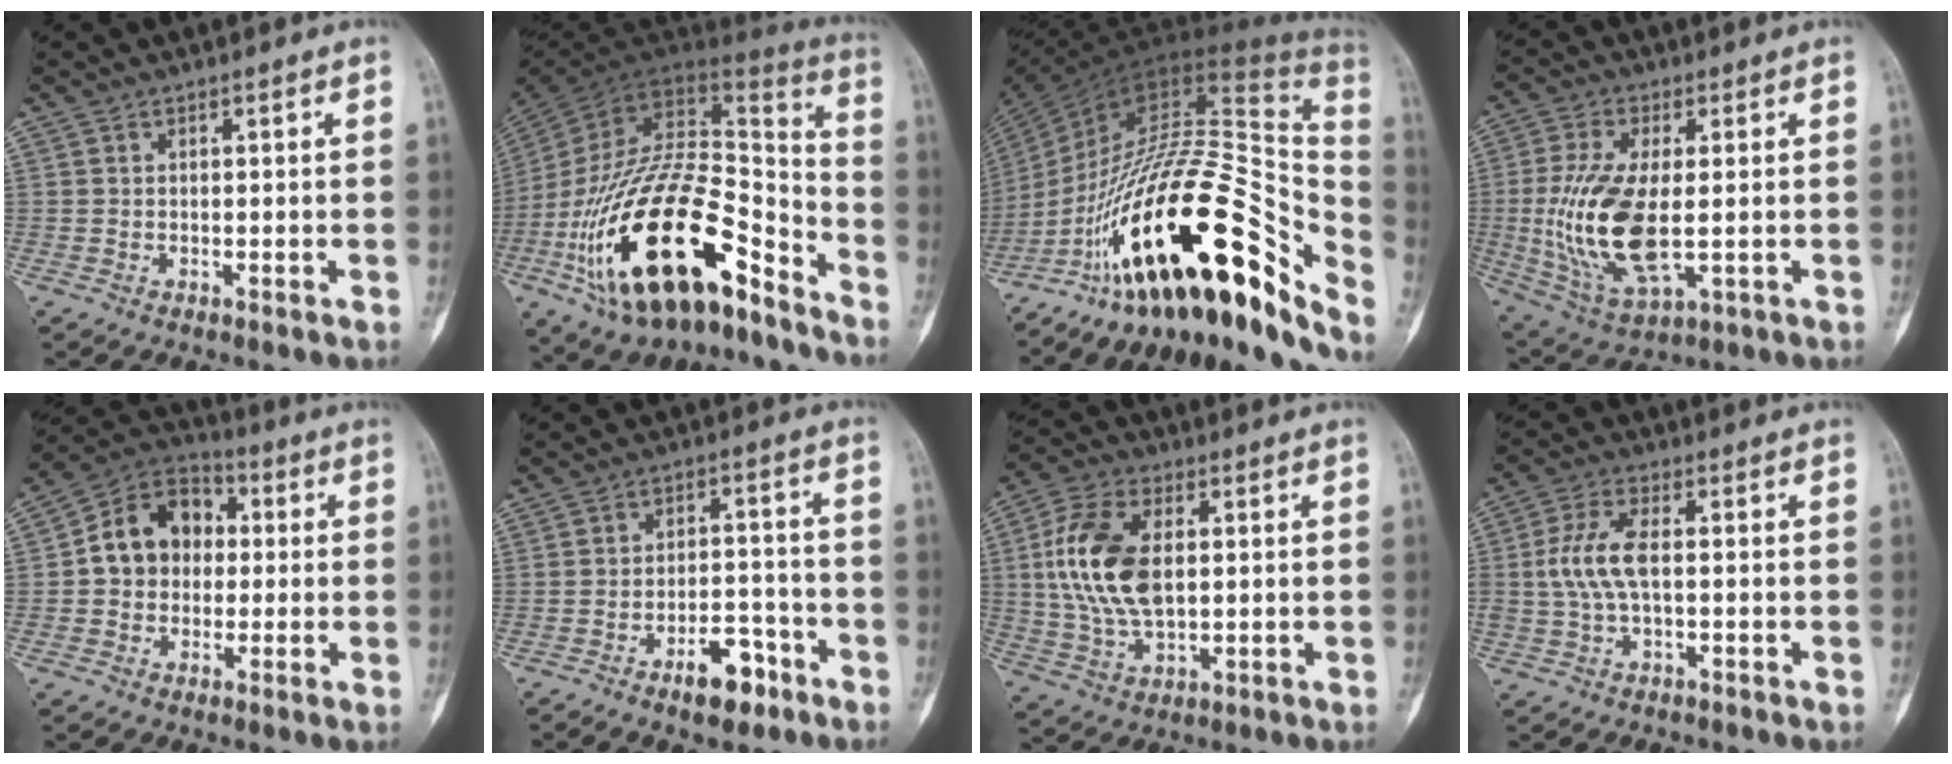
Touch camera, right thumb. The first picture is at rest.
{"total": 32.1, "force": [-15.7, 14.8, 23.7], "torque": [-0.448, 0.062, -0.259]}
{"total": 36.1, "force": [-18.8, 12.3, 28.3], "torque": [-0.362, 0.093, -0.294]}
{"total": 16.2, "force": [-0.9, 7.1, 14.5], "torque": [-0.306, -0.011, -0.004]}
{"total": 12.7, "force": [0.9, 10.3, 7.4], "torque": [-0.090, 0.029, 0.004]}
{"total": 8.0, "force": [-4.8, 3.8, 5.1], "torque": [-0.061, 0.037, -0.072]}
{"total": 15.3, "force": [2.0, 8.8, 12.4], "torque": [-0.247, 0.004, 0.039]}
{"total": 7.9, "force": [0.2, 3.5, 7.1], "torque": [-0.165, 0.017, 0.003]}